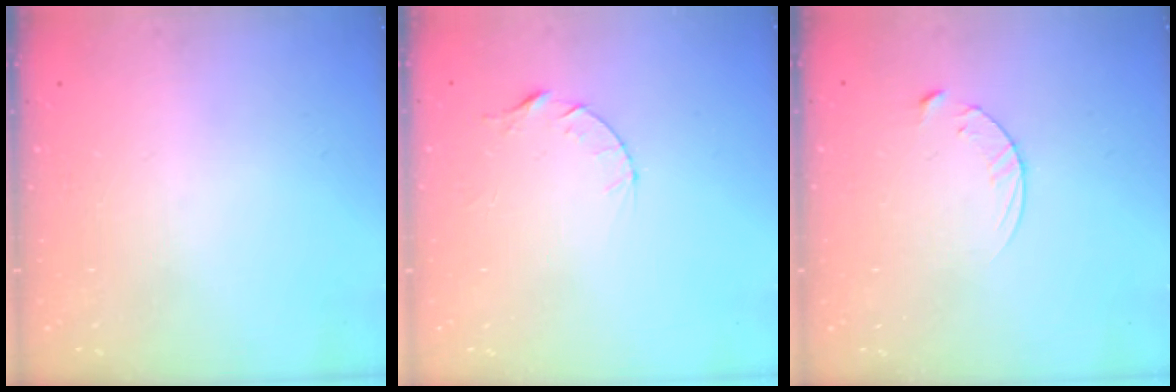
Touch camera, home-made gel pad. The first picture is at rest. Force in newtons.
{"total": 4.3, "press": 4.2, "slide": 0.4}
{"total": 5.4, "press": 5.4, "slide": 0.5}